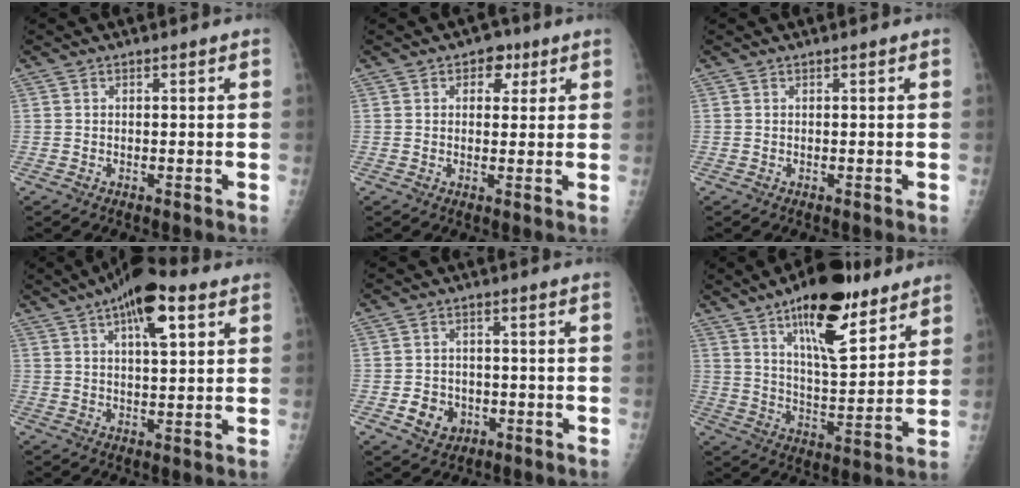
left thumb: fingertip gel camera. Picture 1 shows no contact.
{"total": 4.3, "force": [2.0, 3.2, 2.2], "torque": [0.000, -0.003, 0.022]}
{"total": 0.0}
{"total": 11.2, "force": [5.5, 4.0, 8.9], "torque": [-0.124, -0.005, 0.082]}
{"total": 5.7, "force": [-1.8, 4.8, 2.4], "torque": [-0.018, 0.009, -0.024]}
{"total": 18.9, "force": [11.4, 7.0, 13.3], "torque": [-0.169, -0.063, 0.185]}